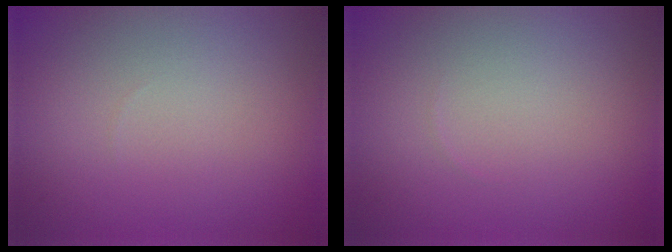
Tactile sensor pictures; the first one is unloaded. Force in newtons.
{"total": 0.0}